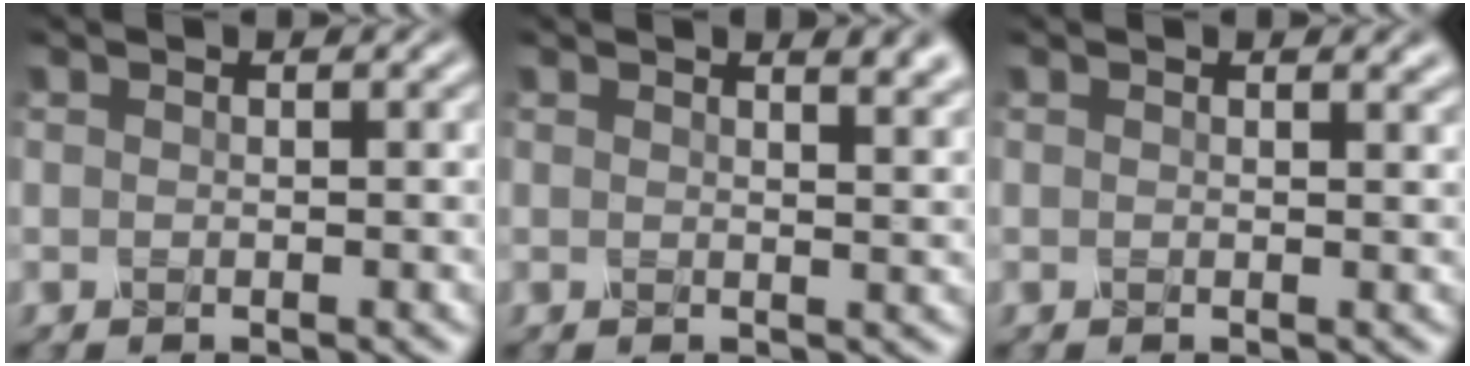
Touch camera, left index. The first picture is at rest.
{"total": 4.0, "force": [2.7, 1.6, 2.4], "torque": [-0.010, 0.021, 0.017]}
{"total": 1.4, "force": [1.2, 0.3, 0.6], "torque": [-0.006, 0.000, 0.017]}